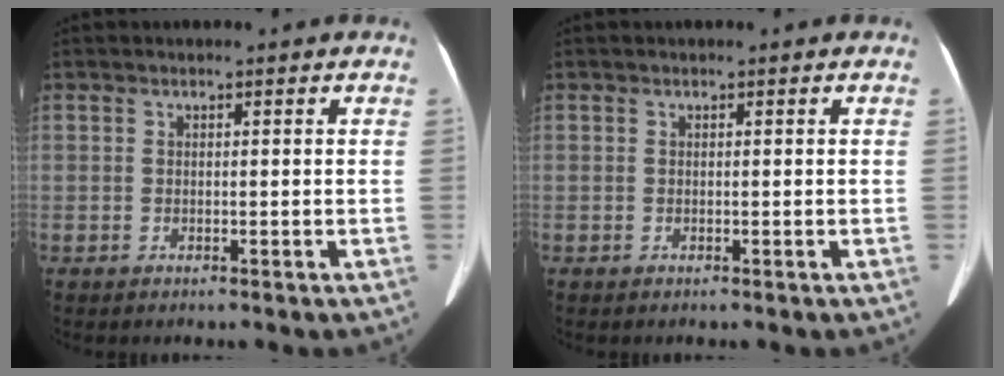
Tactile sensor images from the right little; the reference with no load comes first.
{"total": 0.0}